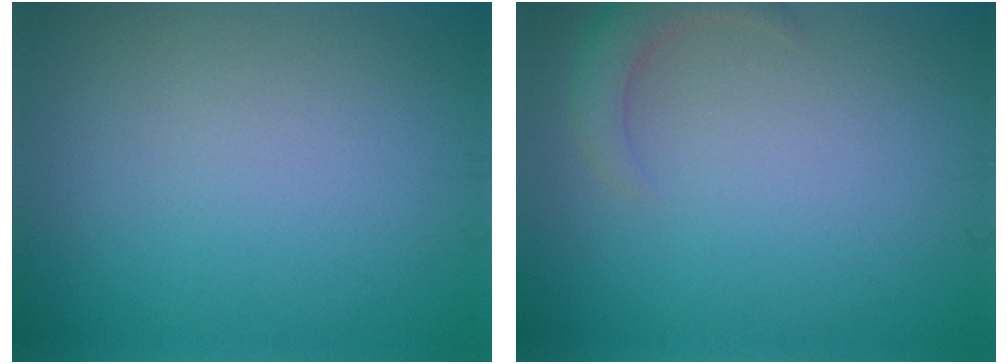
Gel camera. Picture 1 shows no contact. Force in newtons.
{"total": 2.5, "press": 2.5, "slide": 0.3}